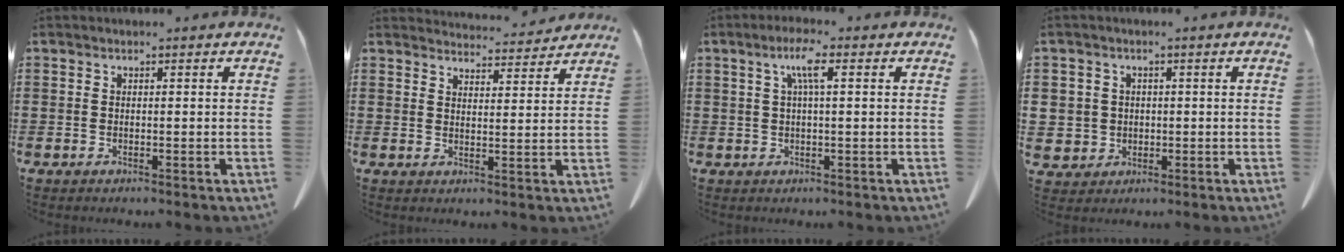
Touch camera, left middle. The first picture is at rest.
{"total": 4.3, "force": [4.3, 0.3, 0.4], "torque": [-0.011, -0.024, 0.078]}
{"total": 4.3, "force": [1.4, 0.8, 4.0], "torque": [-0.082, 0.009, 0.020]}
{"total": 3.7, "force": [0.2, 3.6, 0.4], "torque": [-0.033, 0.010, -0.001]}